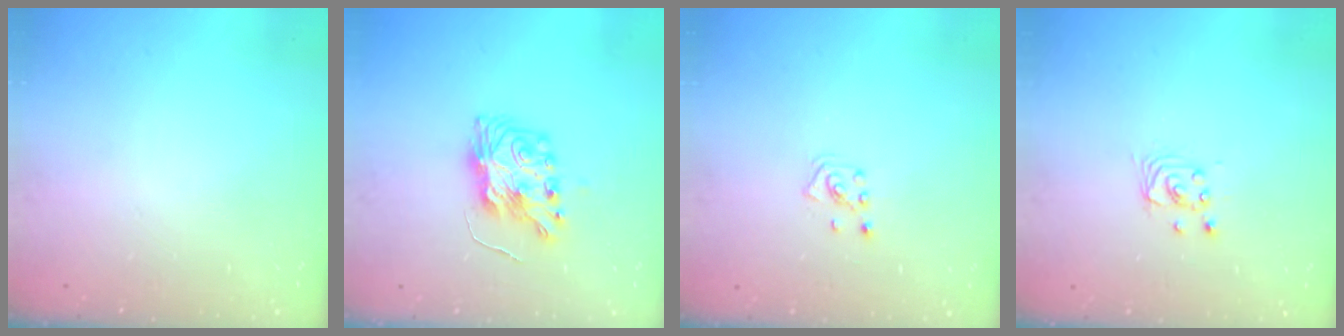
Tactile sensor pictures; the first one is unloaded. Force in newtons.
{"total": 8.5, "press": 8.4, "slide": 0.4}
{"total": 2.6, "press": 2.6, "slide": 0.5}
{"total": 2.4, "press": 2.4, "slide": 0.2}